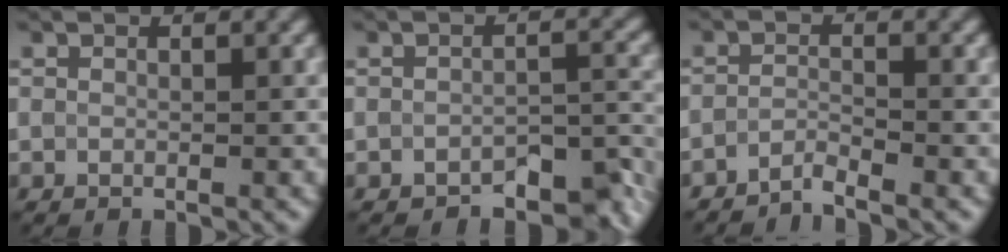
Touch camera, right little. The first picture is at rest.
{"total": 4.6, "force": [-4.0, 1.5, 1.7], "torque": [-0.018, 0.000, -0.055]}
{"total": 2.1, "force": [-2.1, -0.2, -0.3], "torque": [0.007, -0.001, -0.047]}